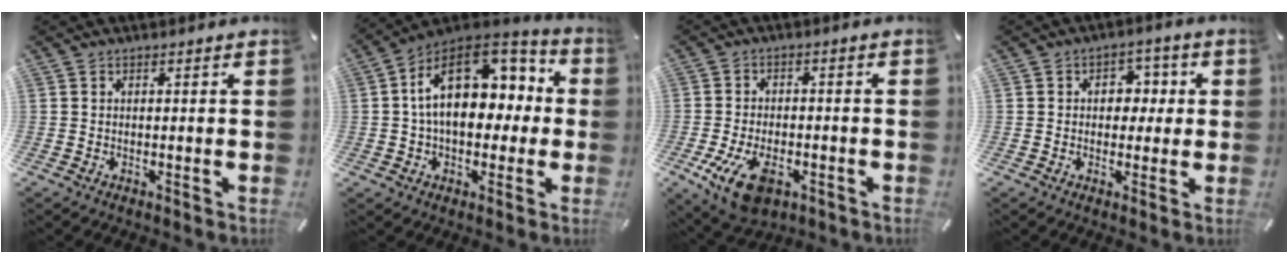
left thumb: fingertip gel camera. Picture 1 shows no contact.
{"total": 18.5, "force": [3.6, 12.7, 12.9], "torque": [-0.205, -0.011, 0.064]}
{"total": 10.5, "force": [-4.5, 6.1, 7.3], "torque": [-0.151, 0.003, -0.080]}
{"total": 5.6, "force": [0.0, 4.6, 3.1], "torque": [-0.036, 0.005, -0.009]}